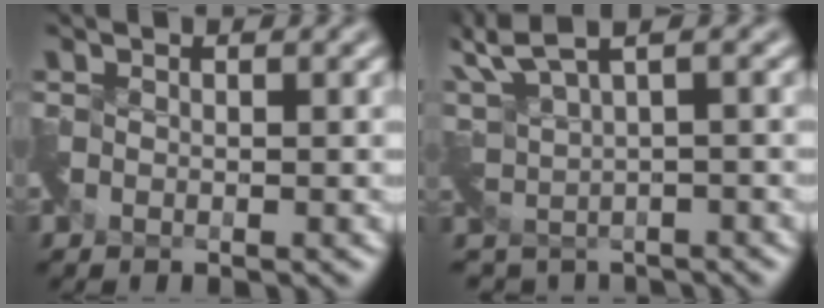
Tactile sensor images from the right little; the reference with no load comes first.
{"total": 4.4, "force": [3.3, 1.5, 2.6], "torque": [-0.070, -0.014, 0.069]}